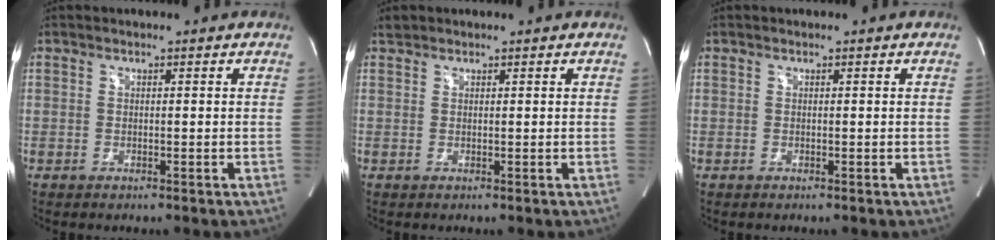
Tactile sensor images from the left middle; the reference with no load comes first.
{"total": 0.9, "force": [0.8, 0.3, 0.0], "torque": [-0.005, 0.008, 0.016]}
{"total": 0.0}